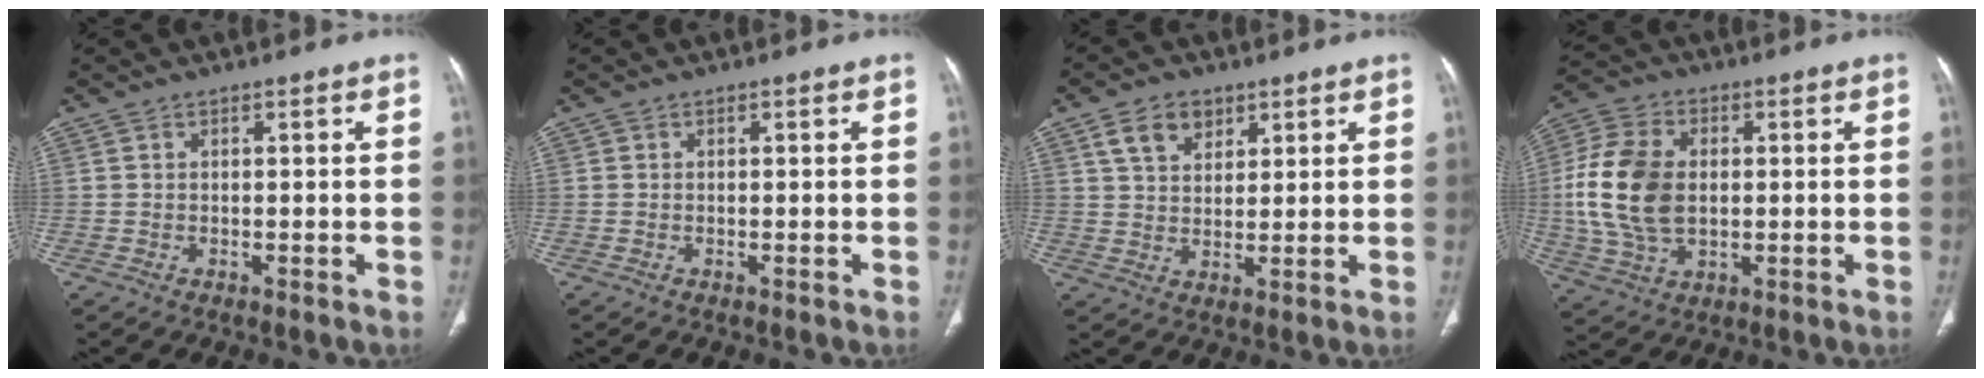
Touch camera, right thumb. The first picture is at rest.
{"total": 0.0}
{"total": 6.6, "force": [3.6, 4.5, 3.3], "torque": [-0.038, -0.016, 0.066]}
{"total": 15.3, "force": [0.5, 10.2, 11.4], "torque": [-0.232, 0.008, 0.011]}